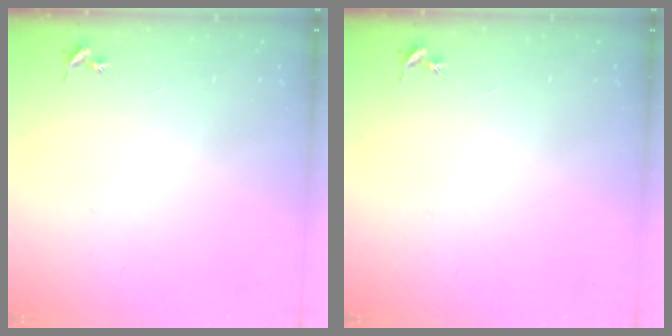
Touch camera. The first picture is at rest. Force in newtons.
{"total": 0.0}